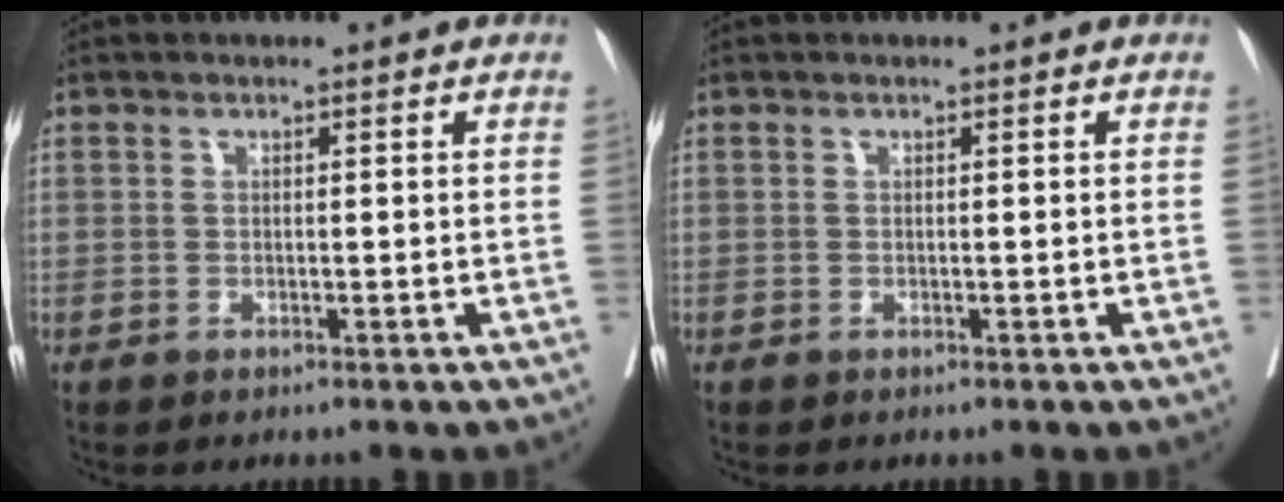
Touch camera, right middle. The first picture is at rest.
{"total": 0.0}